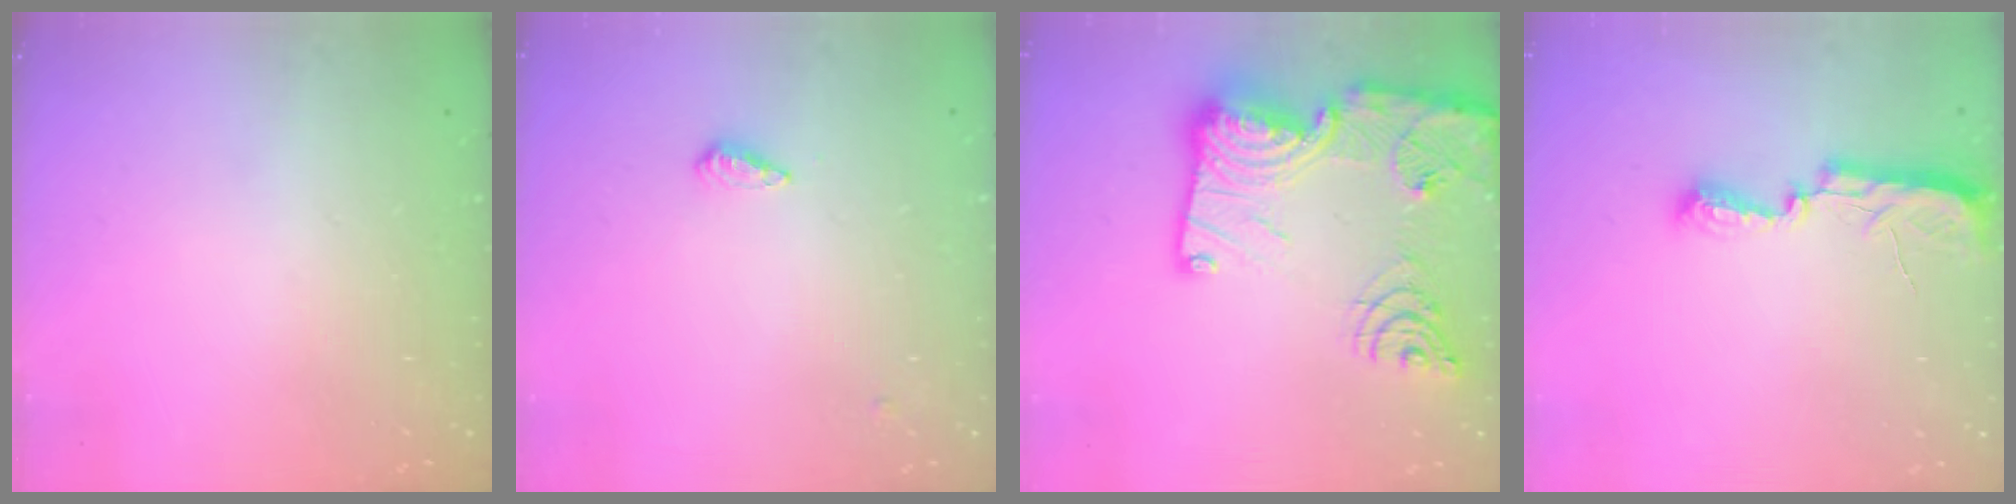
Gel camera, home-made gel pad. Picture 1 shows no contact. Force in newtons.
{"total": 3.5, "press": 3.5, "slide": 0.4}
{"total": 25.2, "press": 25.1, "slide": 2.6}
{"total": 7.7, "press": 7.7, "slide": 0.6}